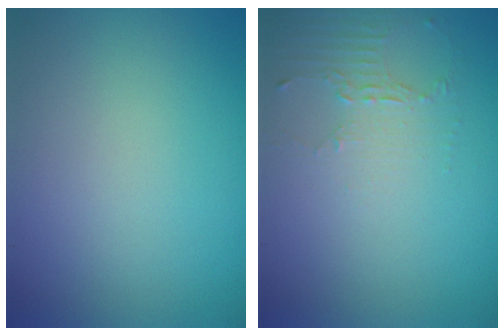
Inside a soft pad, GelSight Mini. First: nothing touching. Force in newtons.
{"total": 2.1, "press": 1.5, "slide": 1.5}